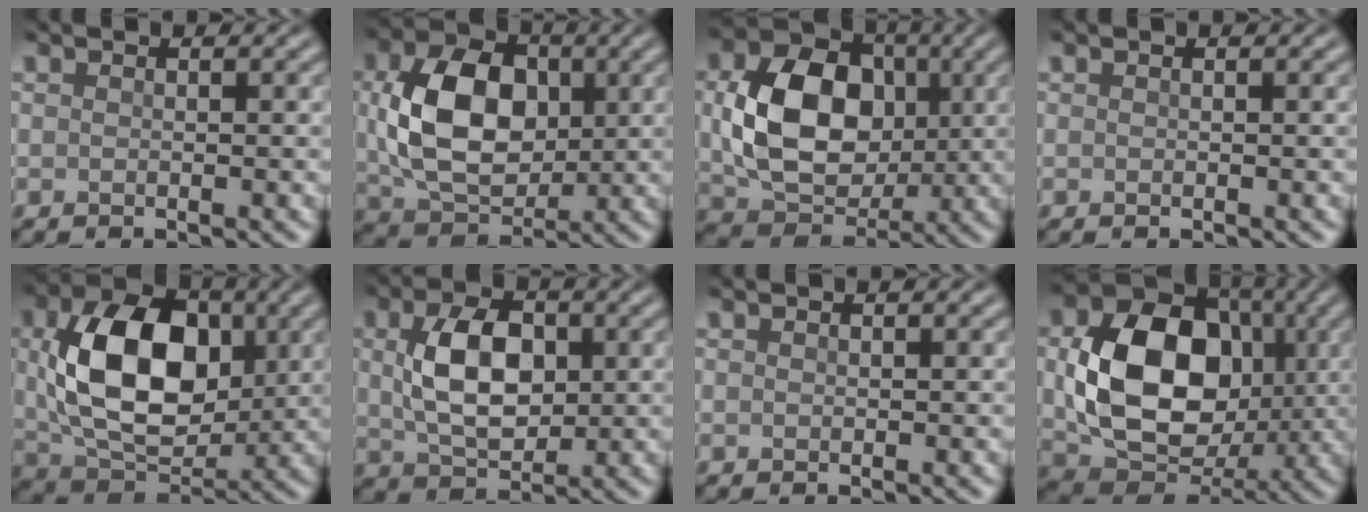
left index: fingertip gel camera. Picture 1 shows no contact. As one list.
[{"total": 9.5, "force": [0.8, 6.6, 6.8], "torque": [-0.140, 0.003, 0.019]}, {"total": 10.1, "force": [0.6, 7.5, 6.8], "torque": [-0.137, 0.000, 0.017]}, {"total": 0.0}, {"total": 11.4, "force": [1.3, 7.5, 8.5], "torque": [-0.164, 0.001, 0.029]}, {"total": 6.9, "force": [0.9, 4.4, 5.3], "torque": [-0.104, 0.000, 0.018]}, {"total": 0.0}, {"total": 12.7, "force": [0.5, 9.4, 8.6], "torque": [-0.157, -0.008, 0.017]}]